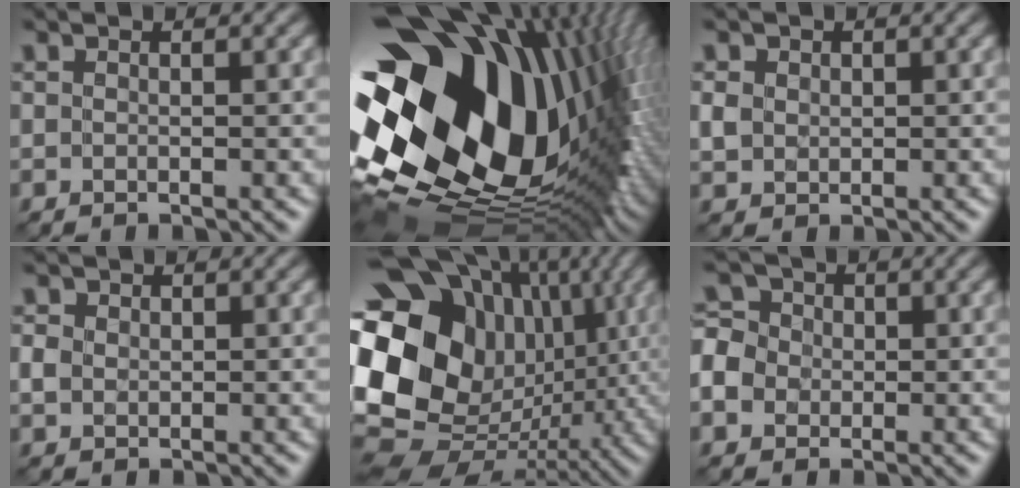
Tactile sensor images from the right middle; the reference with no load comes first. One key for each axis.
{"total": 20.5, "fx": 2.5, "fy": 12.9, "fz": 15.7, "tx": -0.284, "ty": -0.065, "tz": 0.062}
{"total": 1.5, "fx": 0.3, "fy": 1.4, "fz": 0.5, "tx": -0.011, "ty": -0.001, "tz": 0.009}
{"total": 1.4, "fx": 0.2, "fy": 1.3, "fz": 0.5, "tx": -0.012, "ty": 0.001, "tz": 0.003}
{"total": 20.9, "fx": 2.3, "fy": 17.2, "fz": 11.7, "tx": -0.245, "ty": 0.009, "tz": 0.030}
{"total": 6.8, "fx": -1.7, "fy": 6.1, "fz": 2.6, "tx": -0.069, "ty": 0.009, "tz": -0.058}